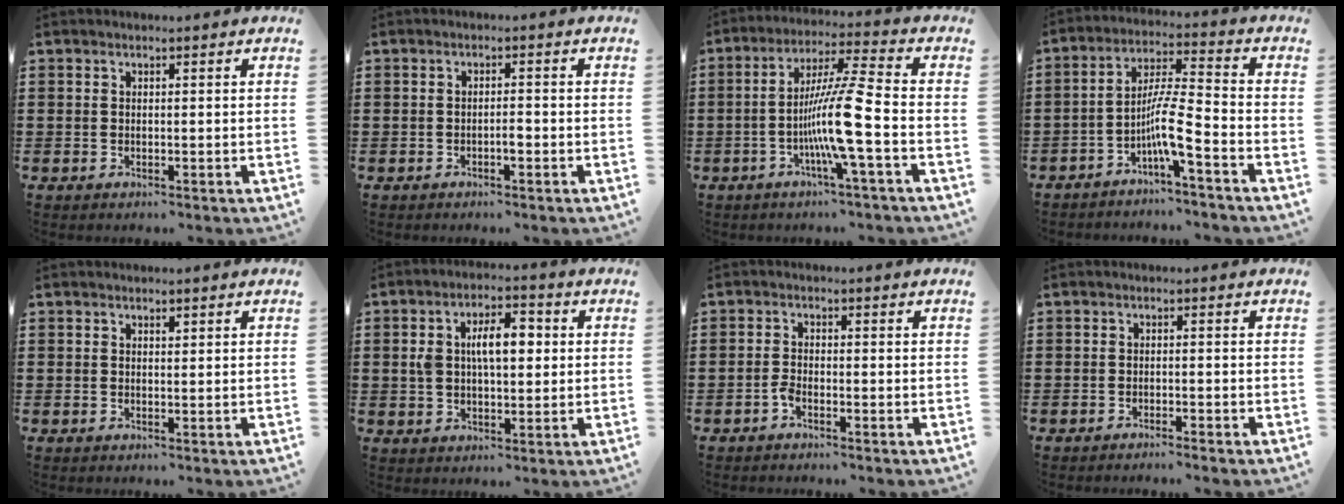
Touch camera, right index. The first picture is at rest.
{"total": 1.6, "force": [-0.7, 0.3, 1.4], "torque": [-0.028, -0.002, -0.011]}
{"total": 11.0, "force": [-3.2, -0.4, 10.5], "torque": [-0.208, -0.012, -0.069]}
{"total": 7.3, "force": [-3.9, 0.3, 6.2], "torque": [-0.120, -0.003, -0.079]}
{"total": 0.5, "force": [0.4, 0.3, 0.1], "torque": [-0.003, 0.003, 0.008]}
{"total": 7.1, "force": [1.1, 3.6, 6.0], "torque": [-0.110, 0.009, 0.012]}
{"total": 1.5, "force": [-1.2, 0.4, 0.9], "torque": [-0.028, -0.004, -0.025]}
{"total": 1.4, "force": [-1.3, -0.2, 0.3], "torque": [-0.006, 0.002, -0.026]}